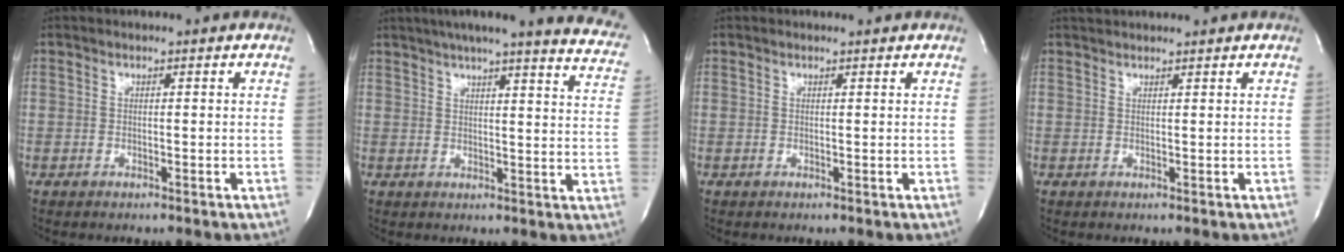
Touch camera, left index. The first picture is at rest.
{"total": 21.2, "force": [18.2, 1.3, 10.9], "torque": [-0.147, -0.040, 0.204]}
{"total": 0.8, "force": [0.8, 0.0, 0.0], "torque": [-0.008, 0.001, 0.011]}
{"total": 3.4, "force": [3.3, 0.3, 0.8], "torque": [-0.013, 0.029, 0.052]}